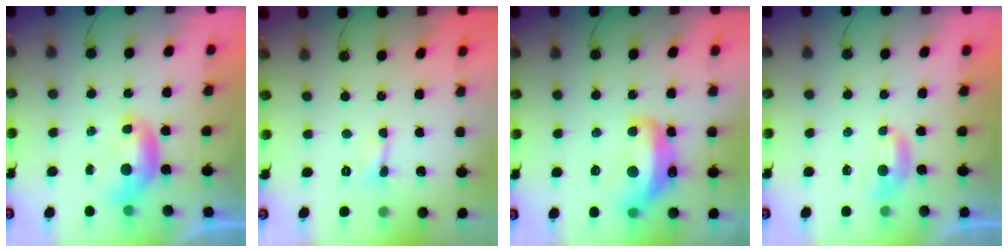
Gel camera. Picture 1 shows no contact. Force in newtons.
{"total": 2.4, "press": 2.3, "slide": 0.6}
{"total": 8.1, "press": 8.0, "slide": 1.1}
{"total": 3.0, "press": 2.9, "slide": 0.4}